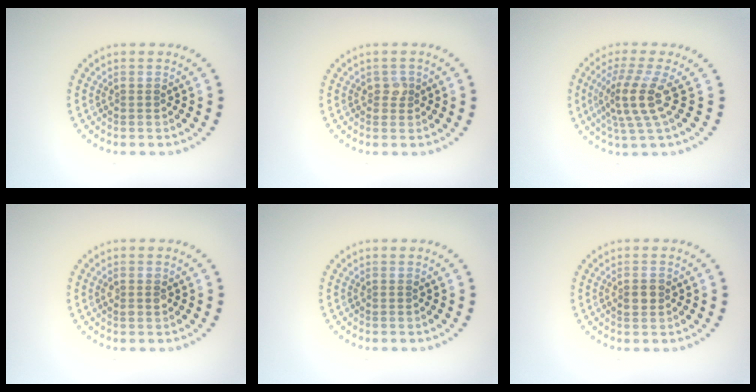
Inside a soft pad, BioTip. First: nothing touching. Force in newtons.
{"total": 1.1, "press": 1.0, "slide": 0.3}
{"total": 3.9, "press": 2.9, "slide": 2.6}
{"total": 1.1, "press": 1.1, "slide": 0.4}
{"total": 0.0}
{"total": 1.4, "press": 1.4, "slide": 0.1}